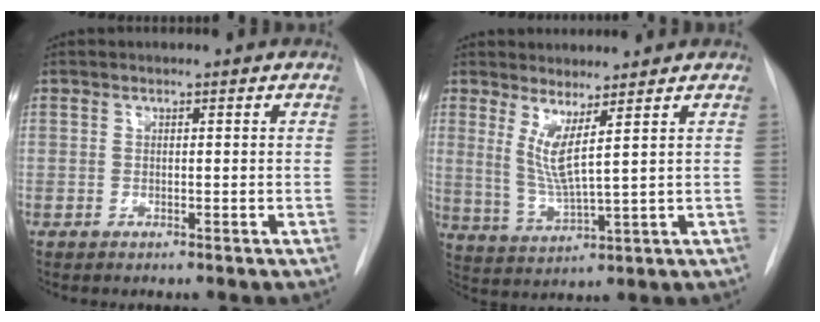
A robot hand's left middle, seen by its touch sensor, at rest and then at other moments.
{"total": 5.5, "force": [2.4, -0.4, 4.9], "torque": [-0.104, -0.024, 0.053]}